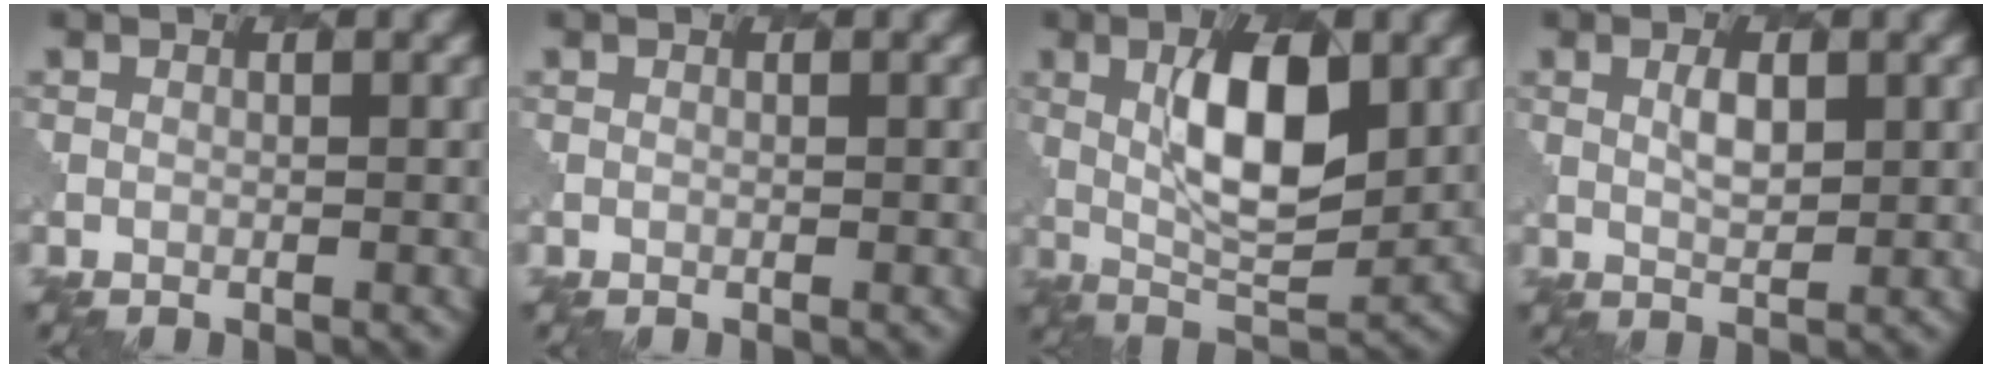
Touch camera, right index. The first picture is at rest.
{"total": 0.0}
{"total": 8.0, "force": [1.7, 3.1, 7.2], "torque": [-0.120, -0.001, 0.030]}
{"total": 2.0, "force": [0.8, 0.8, 1.6], "torque": [-0.034, 0.001, 0.017]}